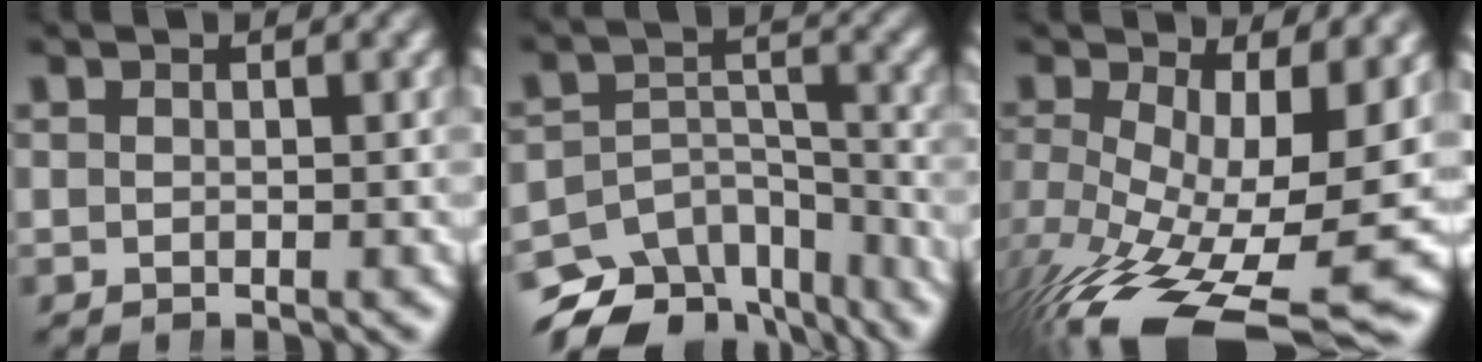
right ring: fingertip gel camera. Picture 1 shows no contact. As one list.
[{"total": 9.9, "force": [-6.9, 5.7, 4.2], "torque": [-0.069, -0.031, -0.107]}, {"total": 12.8, "force": [-4.6, 6.3, 10.1], "torque": [-0.182, -0.068, -0.031]}]